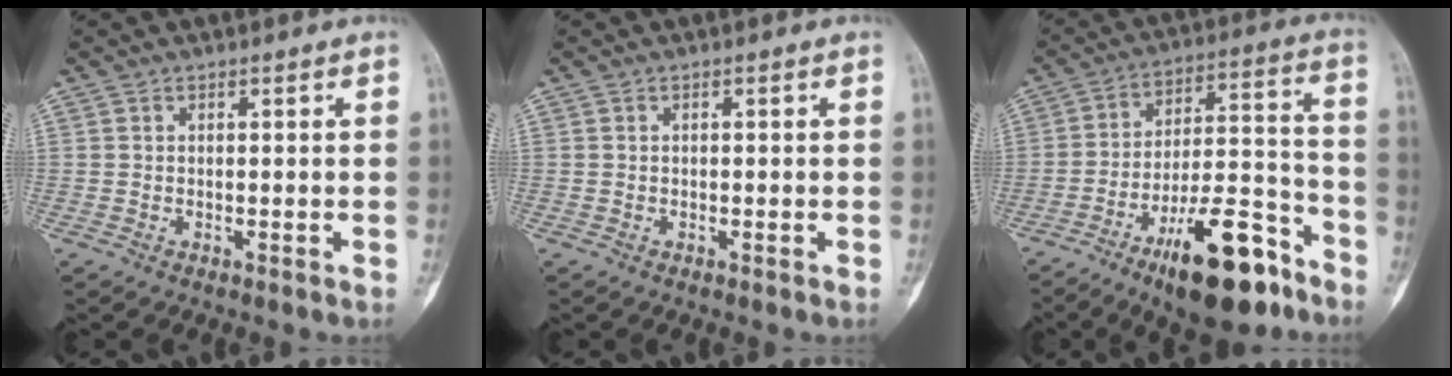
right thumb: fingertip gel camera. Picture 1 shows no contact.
{"total": 0.0}
{"total": 19.8, "force": [-12.0, 7.0, 14.1], "torque": [-0.202, 0.084, -0.192]}